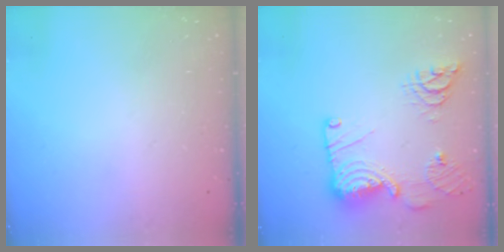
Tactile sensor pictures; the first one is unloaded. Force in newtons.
{"total": 18.8, "press": 18.6, "slide": 2.3}